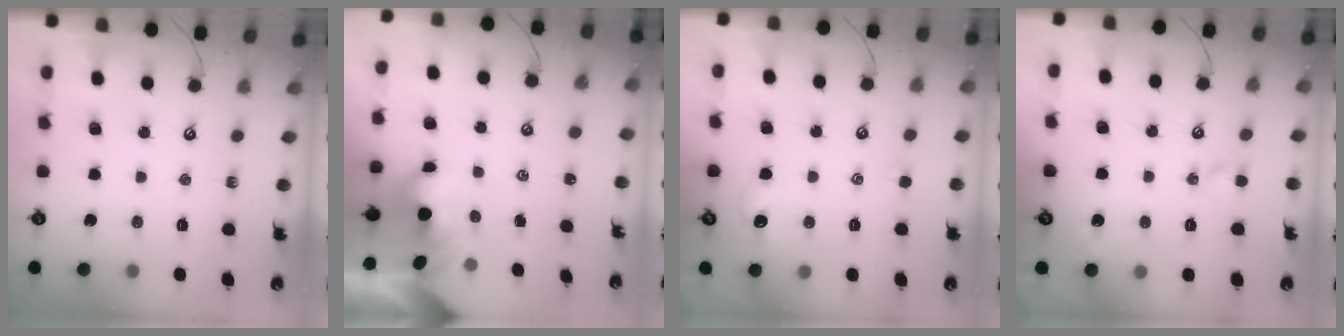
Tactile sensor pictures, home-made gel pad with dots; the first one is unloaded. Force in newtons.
{"total": 1.6, "press": 1.6, "slide": 0.2}
{"total": 1.3, "press": 1.2, "slide": 0.5}
{"total": 1.2, "press": 0.9, "slide": 0.7}